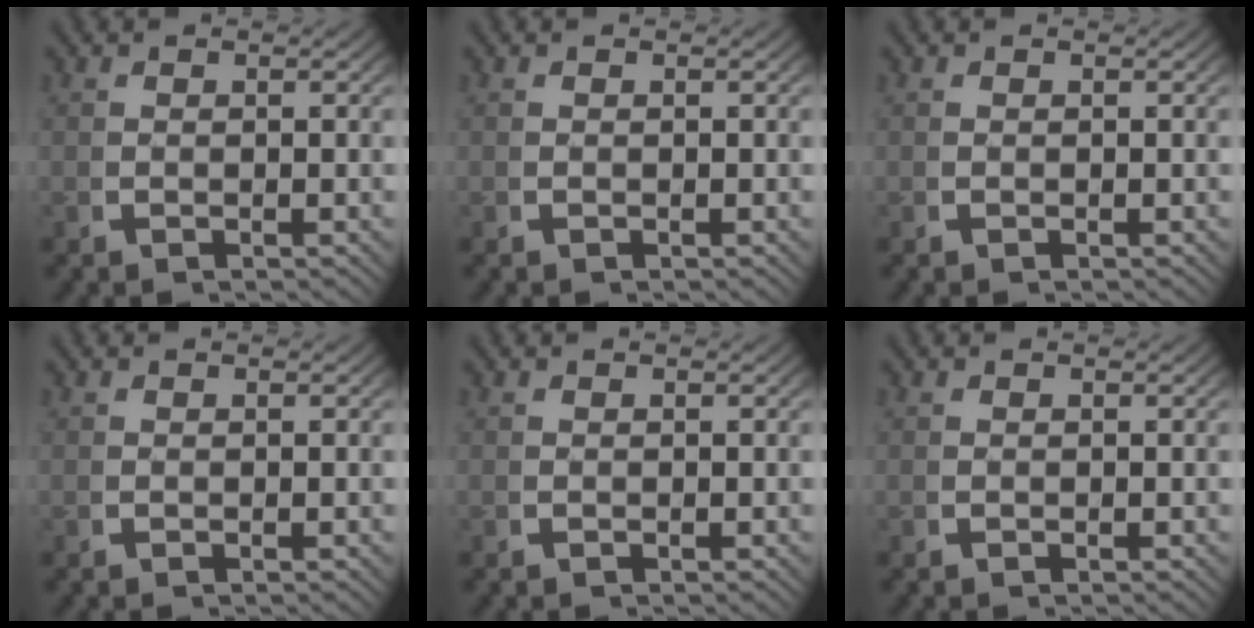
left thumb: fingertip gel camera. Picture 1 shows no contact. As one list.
[{"total": 0.0}, {"total": 0.0}, {"total": 0.0}, {"total": 0.0}, {"total": 0.0}]